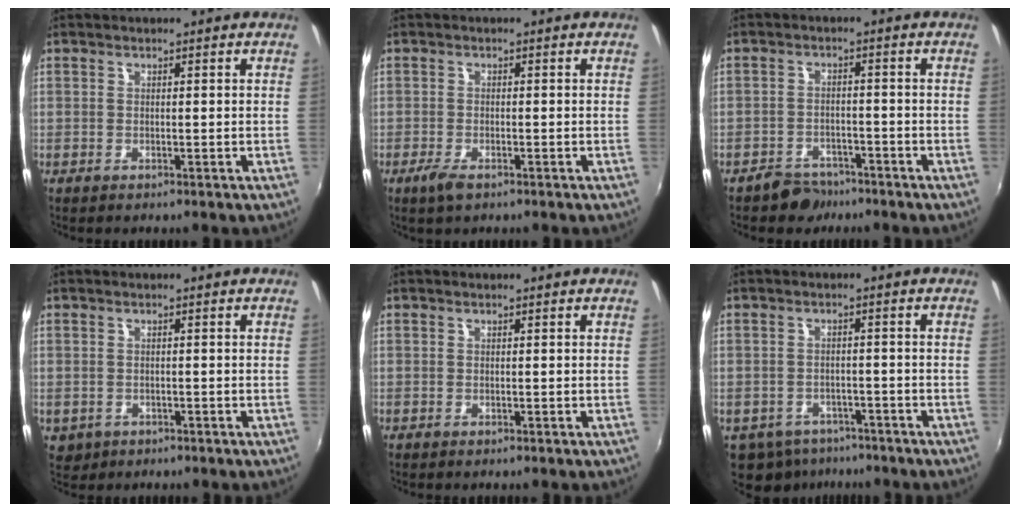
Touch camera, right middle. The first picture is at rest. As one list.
[{"total": 2.8, "force": [-1.9, 1.1, 1.8], "torque": [-0.043, -0.005, -0.036]}, {"total": 5.0, "force": [-4.1, 2.7, 0.8], "torque": [-0.029, 0.009, -0.063]}, {"total": 3.1, "force": [-0.8, 2.7, 1.3], "torque": [-0.032, -0.003, -0.004]}, {"total": 0.0}, {"total": 9.6, "force": [-6.4, 6.3, 3.6], "torque": [-0.099, -0.013, -0.085]}]